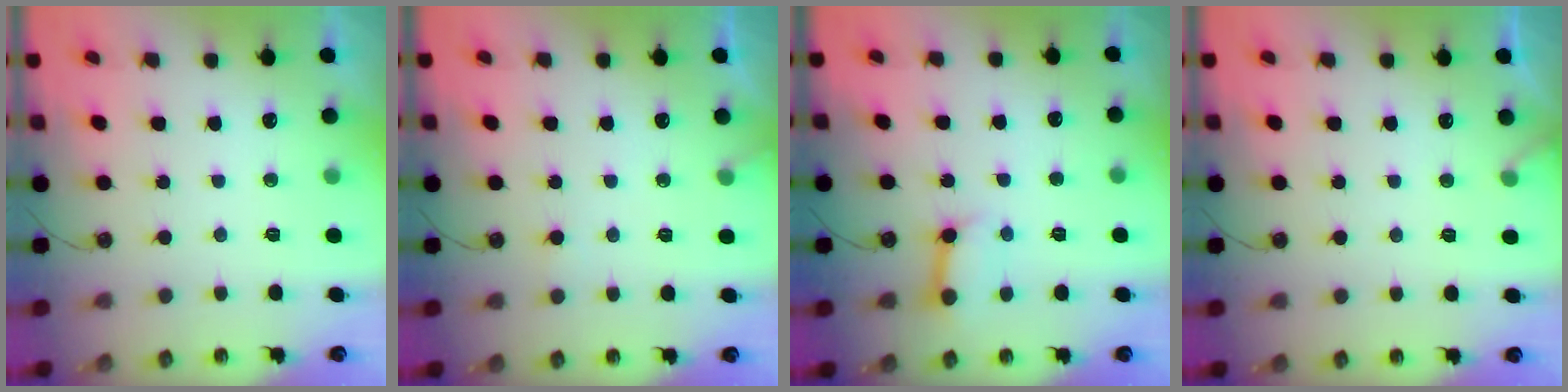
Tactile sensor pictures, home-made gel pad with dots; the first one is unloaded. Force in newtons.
{"total": 5.8, "press": 5.8, "slide": 0.4}
{"total": 8.3, "press": 8.2, "slide": 0.9}
{"total": 4.6, "press": 4.6, "slide": 0.4}